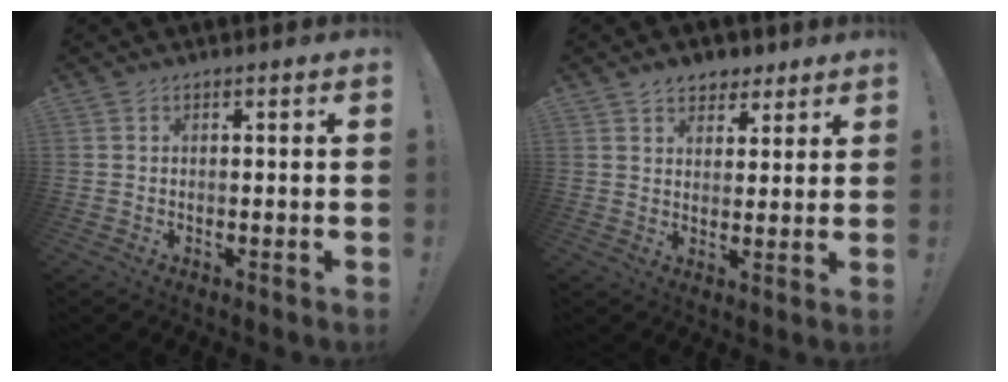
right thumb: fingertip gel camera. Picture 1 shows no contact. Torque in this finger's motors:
{"motor_torque": [0.63, 0.87, 0.10, -0.10, 0.00]}